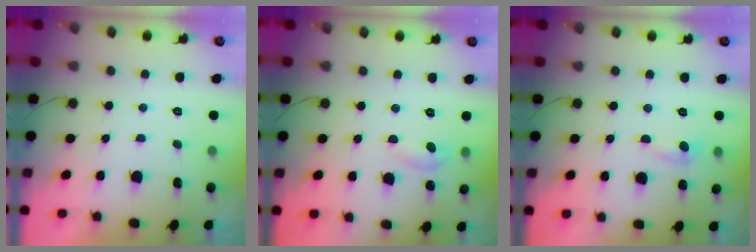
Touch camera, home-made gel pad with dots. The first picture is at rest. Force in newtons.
{"total": 3.0, "press": 3.0, "slide": 0.3}
{"total": 7.0, "press": 6.9, "slide": 0.7}